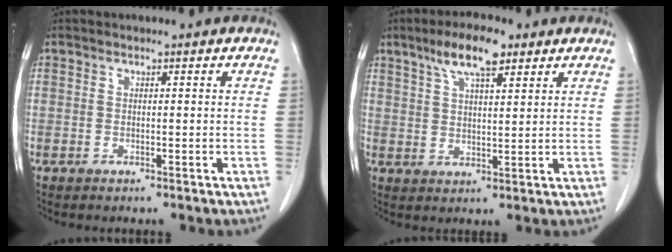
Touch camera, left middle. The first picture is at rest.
{"total": 7.7, "force": [4.9, 1.9, 5.6], "torque": [-0.107, 0.013, 0.086]}